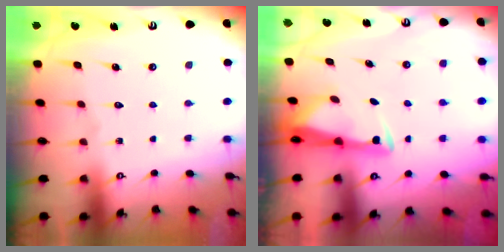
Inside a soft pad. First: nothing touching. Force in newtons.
{"total": 3.3, "press": 3.2, "slide": 0.9}